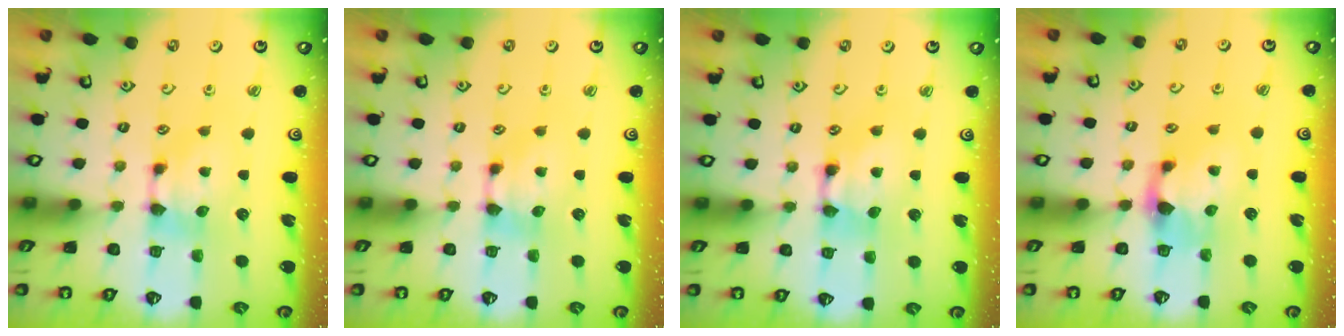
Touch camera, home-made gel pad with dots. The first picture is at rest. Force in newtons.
{"total": 0.0}
{"total": 2.1, "press": 2.1, "slide": 0.1}
{"total": 1.6, "press": 1.2, "slide": 1.1}